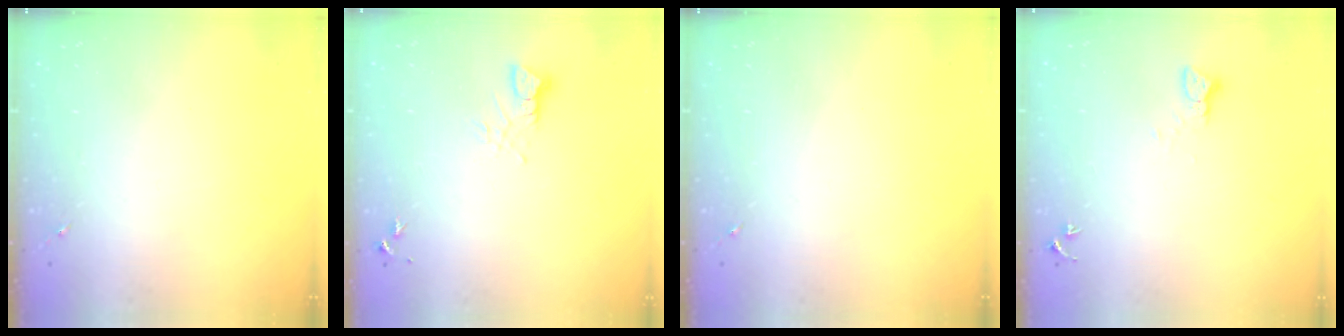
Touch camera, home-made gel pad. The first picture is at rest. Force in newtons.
{"total": 3.5, "press": 3.5, "slide": 0.2}
{"total": 0.0}
{"total": 2.2, "press": 2.2, "slide": 0.2}